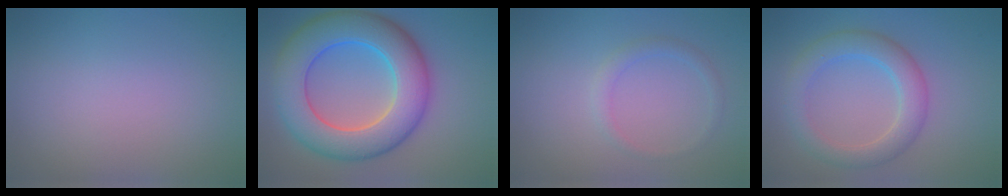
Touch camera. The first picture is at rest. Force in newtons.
{"total": 10.6, "press": 10.6, "slide": 0.1}
{"total": 1.2, "press": 1.2, "slide": 0.0}
{"total": 4.2, "press": 4.2, "slide": 0.4}